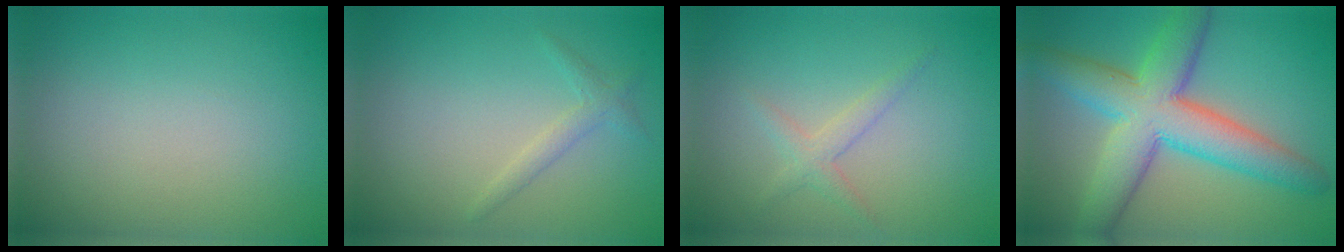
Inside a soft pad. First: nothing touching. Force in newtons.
{"total": 1.3, "press": 1.3, "slide": 0.0}
{"total": 1.6, "press": 1.6, "slide": 0.1}
{"total": 9.1, "press": 9.1, "slide": 0.2}